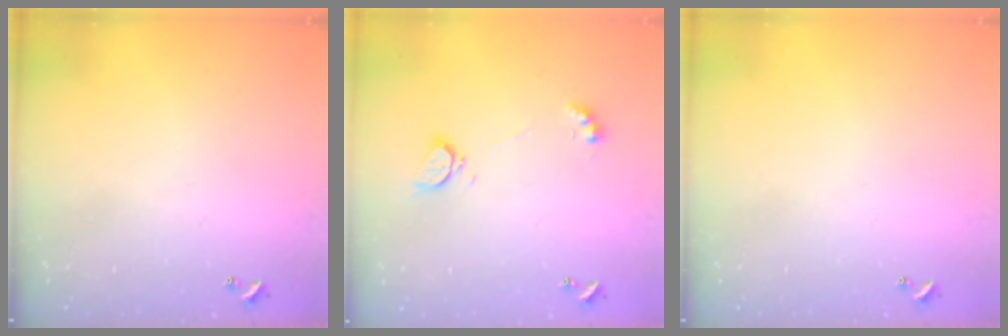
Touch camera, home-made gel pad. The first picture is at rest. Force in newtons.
{"total": 2.3, "press": 2.3, "slide": 0.5}
{"total": 0.0}